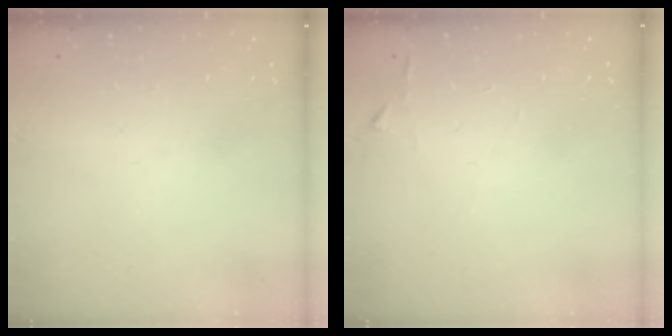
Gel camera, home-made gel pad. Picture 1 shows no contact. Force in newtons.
{"total": 2.9, "press": 2.9, "slide": 0.3}